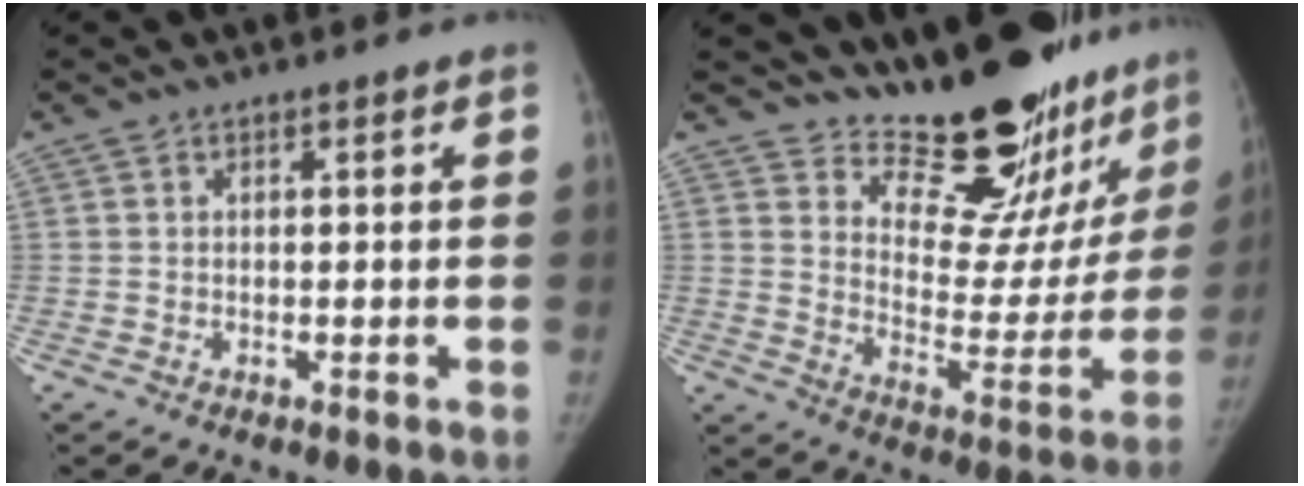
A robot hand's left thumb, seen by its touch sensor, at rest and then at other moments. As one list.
[{"total": 23.3, "force": [20.3, 7.6, 8.7], "torque": [-0.075, -0.174, 0.277]}]